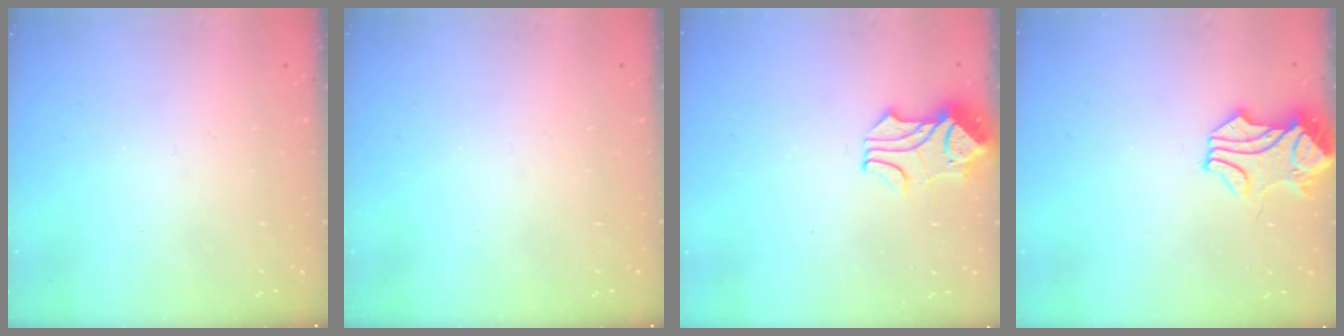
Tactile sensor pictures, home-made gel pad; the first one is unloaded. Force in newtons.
{"total": 0.0}
{"total": 1.6, "press": 1.2, "slide": 1.0}
{"total": 2.4, "press": 2.3, "slide": 0.6}